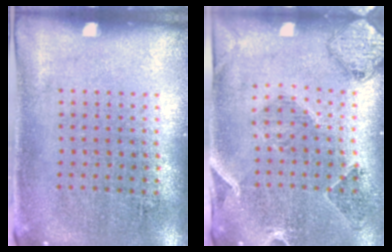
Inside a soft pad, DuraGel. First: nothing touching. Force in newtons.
{"total": 0.6, "press": 0.5, "slide": 0.3}